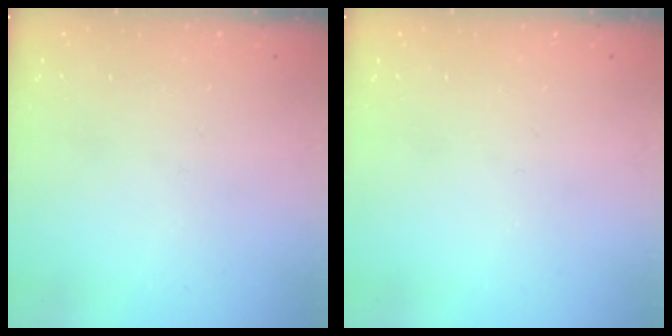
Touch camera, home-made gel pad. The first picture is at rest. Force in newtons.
{"total": 0.0}